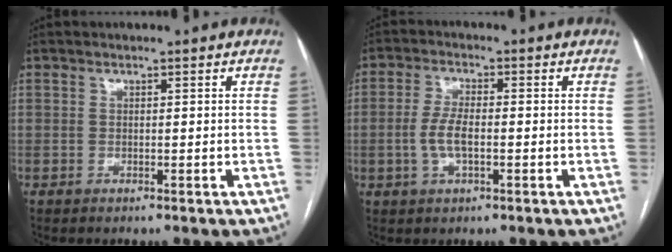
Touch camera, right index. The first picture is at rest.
{"total": 4.6, "force": [-0.8, 1.6, 4.2], "torque": [-0.096, 0.003, -0.015]}